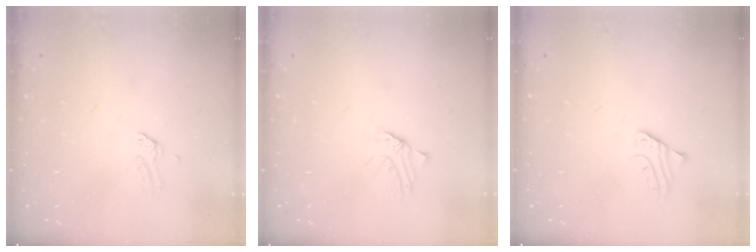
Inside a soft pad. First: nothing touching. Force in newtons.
{"total": 1.5, "press": 1.4, "slide": 0.1}
{"total": 2.4, "press": 2.4, "slide": 0.2}